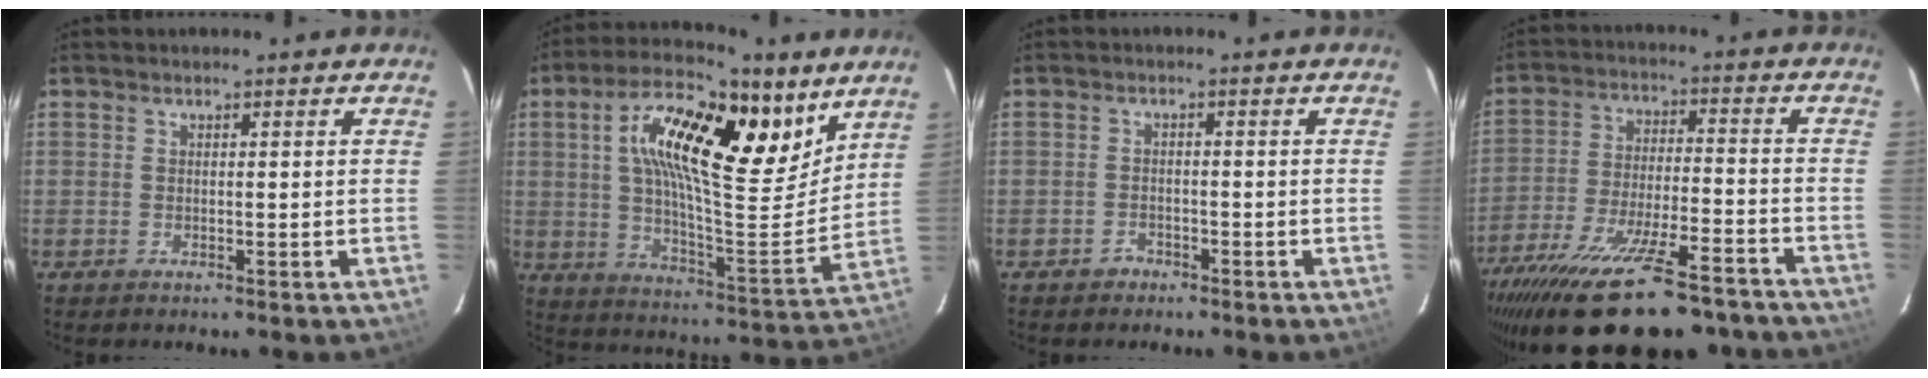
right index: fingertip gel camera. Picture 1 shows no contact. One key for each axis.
{"total": 21.8, "fx": 10.0, "fy": 8.3, "fz": 17.5, "tx": -0.293, "ty": 0.019, "tz": 0.159}
{"total": 1.9, "fx": -1.4, "fy": 1.3, "fz": 0.2, "tx": -0.005, "ty": 0.006, "tz": -0.022}
{"total": 27.2, "fx": -21.3, "fy": 7.5, "fz": 15.1, "tx": -0.286, "ty": -0.055, "tz": -0.316}